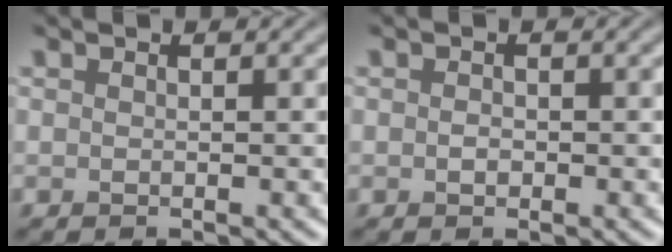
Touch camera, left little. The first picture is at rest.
{"total": 0.8, "force": [-0.2, 0.6, 0.5], "torque": [-0.010, -0.001, -0.007]}